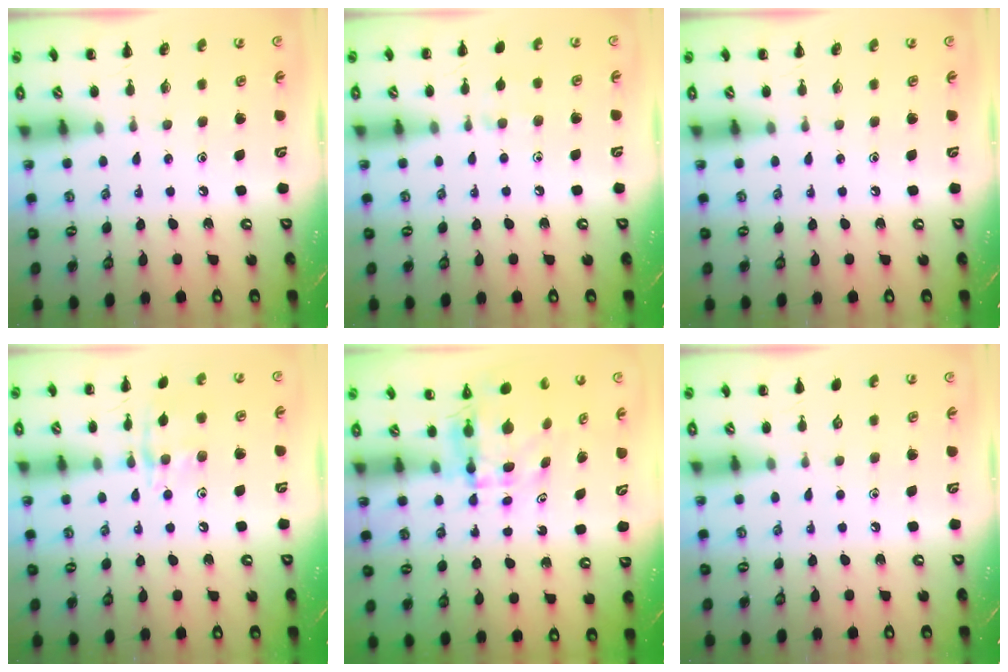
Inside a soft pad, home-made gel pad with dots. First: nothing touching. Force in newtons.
{"total": 5.4, "press": 5.1, "slide": 1.8}
{"total": 0.0}
{"total": 10.6, "press": 10.6, "slide": 0.6}
{"total": 5.1, "press": 5.1, "slide": 0.5}
{"total": 0.0}